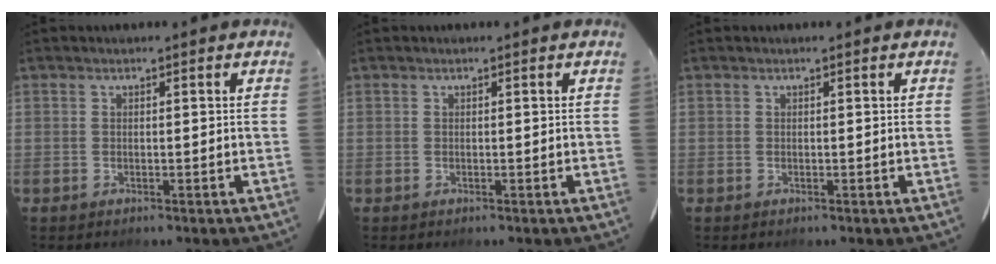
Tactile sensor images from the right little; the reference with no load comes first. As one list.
[{"total": 0.0}, {"total": 0.0}]